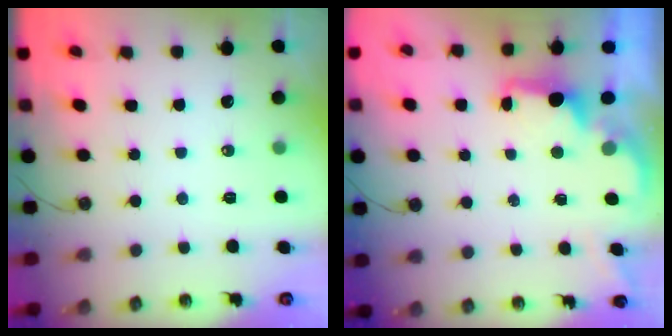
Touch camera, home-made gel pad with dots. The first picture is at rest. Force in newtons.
{"total": 2.0, "press": 1.9, "slide": 0.8}